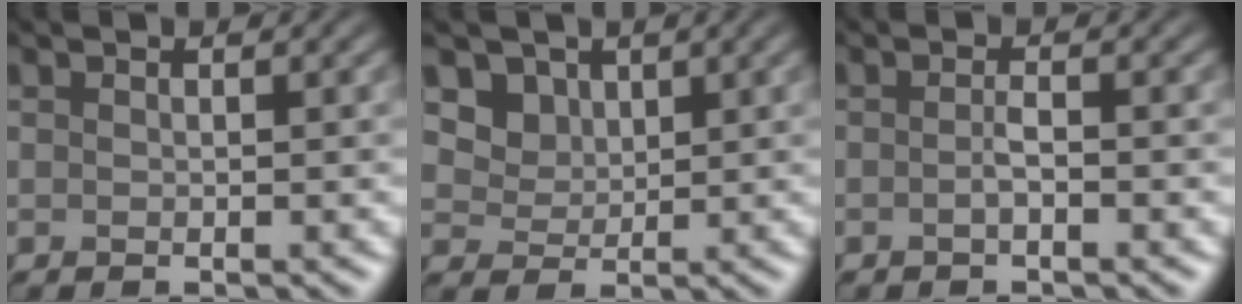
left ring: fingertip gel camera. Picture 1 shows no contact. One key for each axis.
{"total": 3.4, "fx": 2.0, "fy": 2.5, "fz": 1.3, "tx": -0.043, "ty": -0.011, "tz": 0.050}
{"total": 1.1, "fx": -0.4, "fy": 0.1, "fz": 1.0, "tx": -0.019, "ty": 0.002, "tz": -0.008}